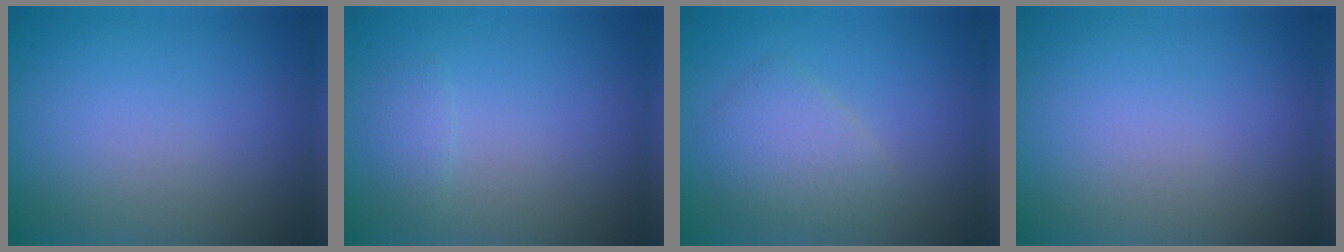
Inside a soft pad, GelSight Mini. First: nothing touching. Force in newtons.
{"total": 0.9, "press": 0.9, "slide": 0.0}
{"total": 2.8, "press": 2.8, "slide": 0.2}
{"total": 0.0}